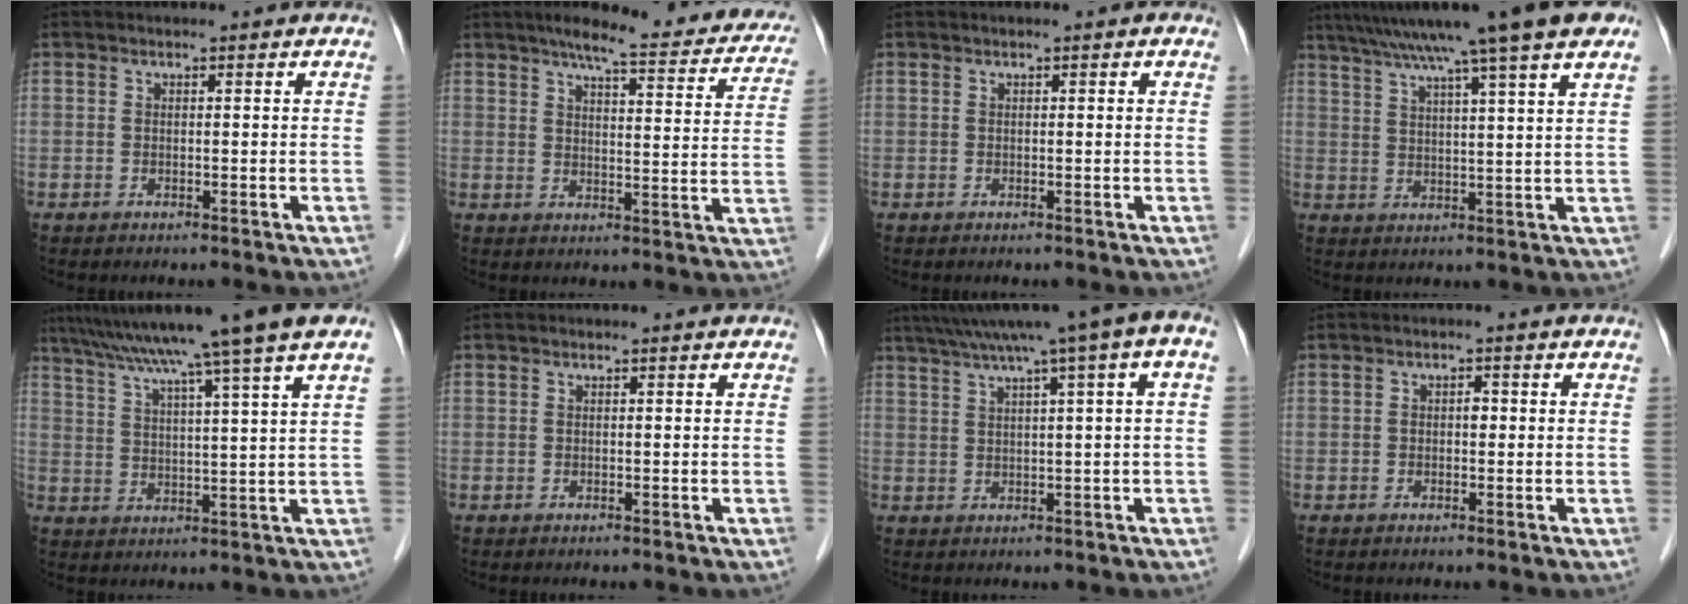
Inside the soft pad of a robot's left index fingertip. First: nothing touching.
{"total": 18.6, "force": [15.5, 3.3, 9.8], "torque": [-0.116, 0.003, 0.179]}
{"total": 0.0}
{"total": 16.9, "force": [12.6, -0.6, 11.3], "torque": [-0.182, 0.045, 0.171]}
{"total": 16.0, "force": [12.1, -2.3, 10.1], "torque": [-0.167, 0.010, 0.170]}
{"total": 0.0}
{"total": 10.8, "force": [5.5, -0.5, 9.2], "torque": [-0.141, 0.041, 0.080]}
{"total": 1.2, "force": [-0.1, 0.7, 0.9], "torque": [-0.012, 0.005, -0.003]}